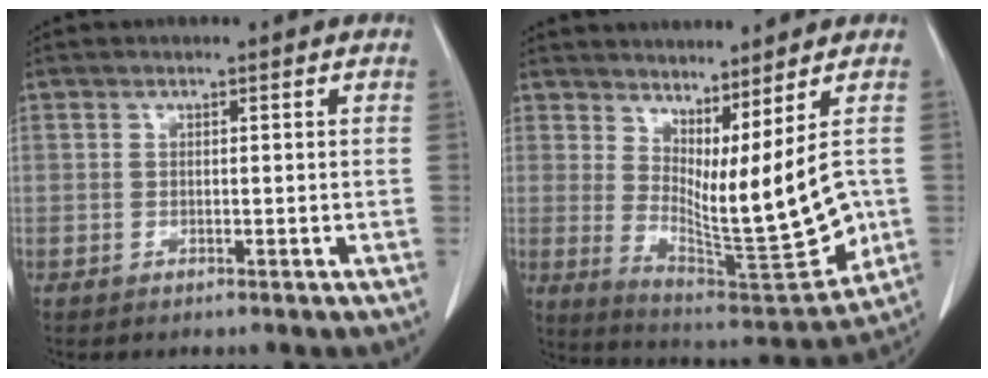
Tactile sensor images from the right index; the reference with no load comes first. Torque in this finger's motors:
{"motor_torque": [1.66, 0.48, 0.50, 0.09]}